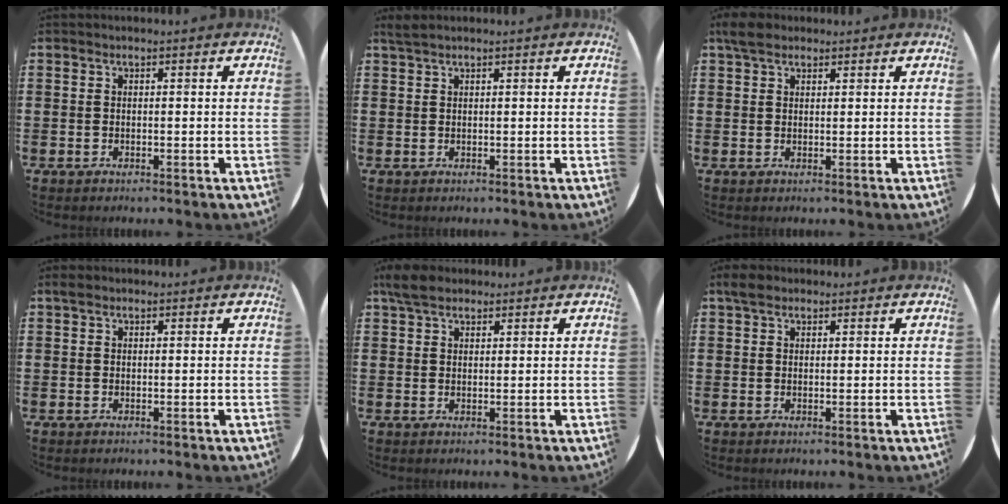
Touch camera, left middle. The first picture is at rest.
{"total": 1.0, "force": [0.9, 0.0, 0.5], "torque": [-0.011, 0.002, 0.017]}
{"total": 2.7, "force": [2.1, 1.2, 1.0], "torque": [-0.017, 0.005, 0.038]}
{"total": 0.7, "force": [0.5, 0.4, 0.2], "torque": [0.002, 0.001, 0.008]}
{"total": 3.7, "force": [3.1, 1.5, 1.4], "torque": [-0.026, 0.001, 0.057]}
{"total": 1.8, "force": [1.5, 0.9, 0.6], "torque": [-0.006, 0.004, 0.026]}